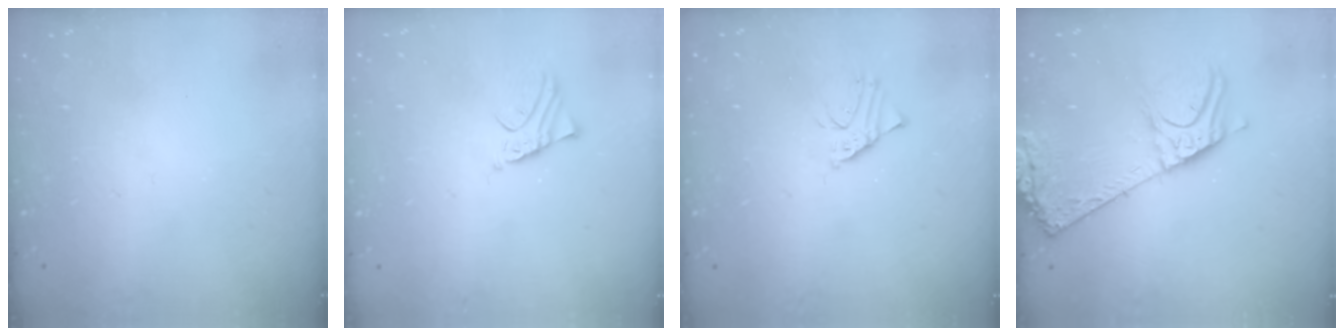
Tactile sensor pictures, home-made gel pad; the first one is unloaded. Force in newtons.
{"total": 2.0, "press": 2.0, "slide": 0.2}
{"total": 1.7, "press": 1.7, "slide": 0.1}
{"total": 12.9, "press": 12.6, "slide": 2.8}